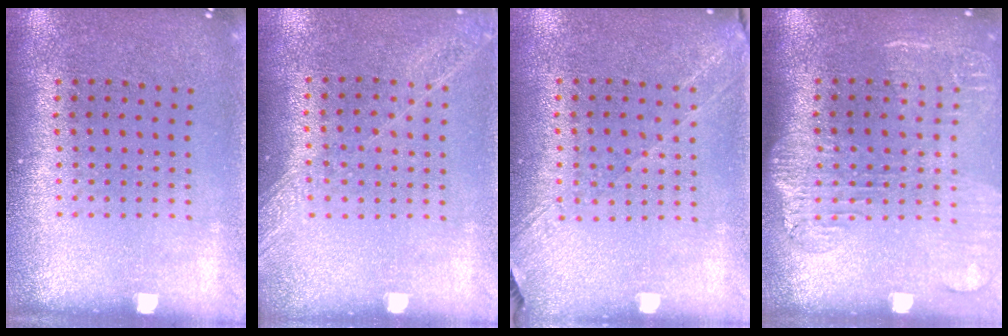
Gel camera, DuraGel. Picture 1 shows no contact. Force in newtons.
{"total": 1.2, "press": 1.1, "slide": 0.1}
{"total": 1.3, "press": 1.2, "slide": 0.4}
{"total": 1.8, "press": 1.5, "slide": 0.9}